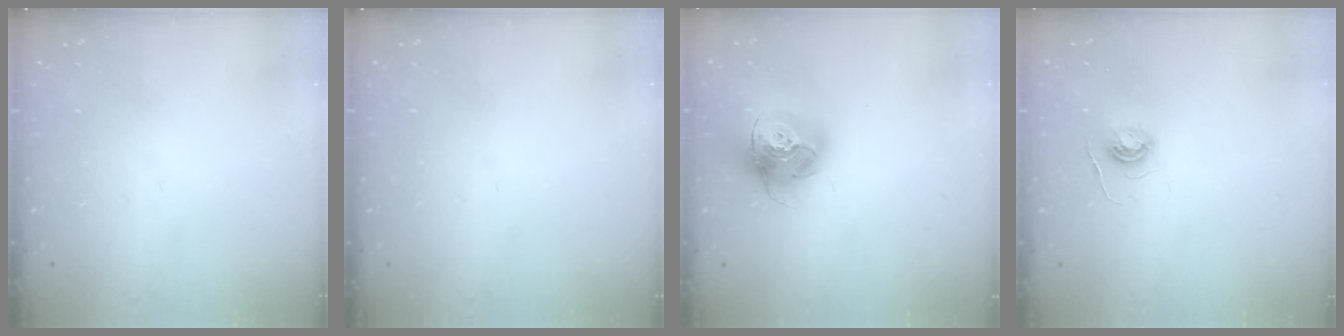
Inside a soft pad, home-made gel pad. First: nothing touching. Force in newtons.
{"total": 0.0}
{"total": 17.2, "press": 17.1, "slide": 2.0}
{"total": 4.0, "press": 4.0, "slide": 0.4}